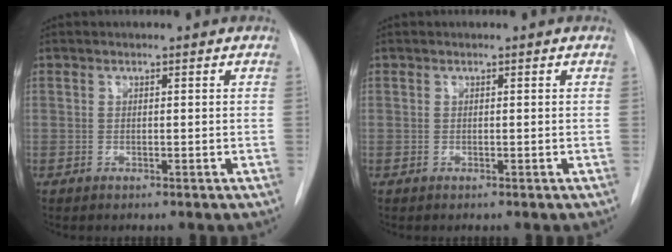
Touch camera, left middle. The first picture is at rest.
{"total": 0.0}